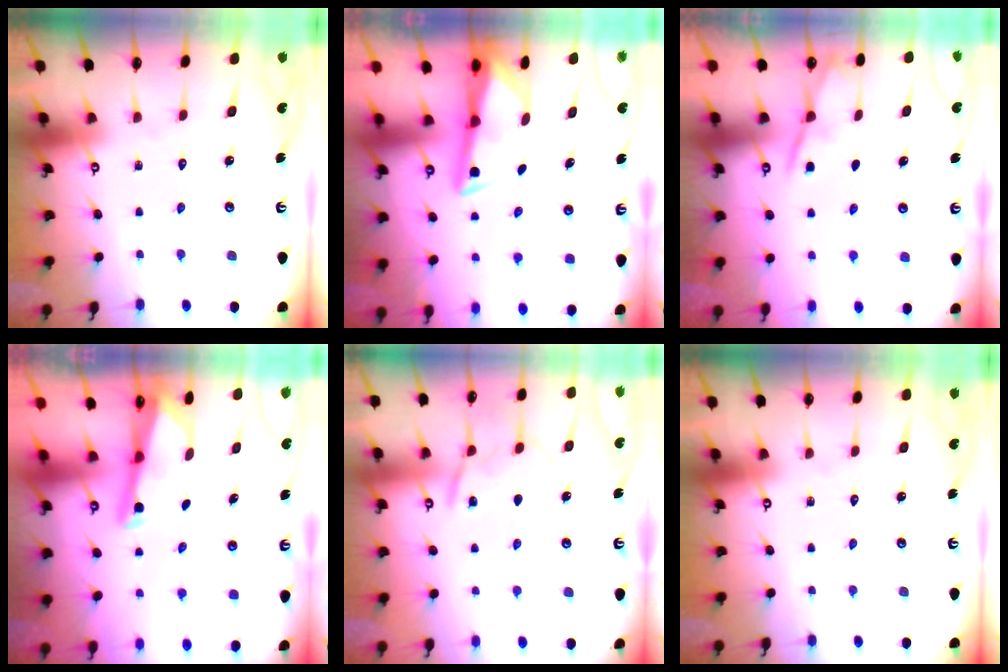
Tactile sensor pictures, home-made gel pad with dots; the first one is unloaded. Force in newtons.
{"total": 3.1, "press": 3.1, "slide": 0.4}
{"total": 4.4, "press": 4.4, "slide": 0.3}
{"total": 2.8, "press": 2.8, "slide": 0.1}
{"total": 10.2, "press": 10.1, "slide": 1.1}
{"total": 0.0}